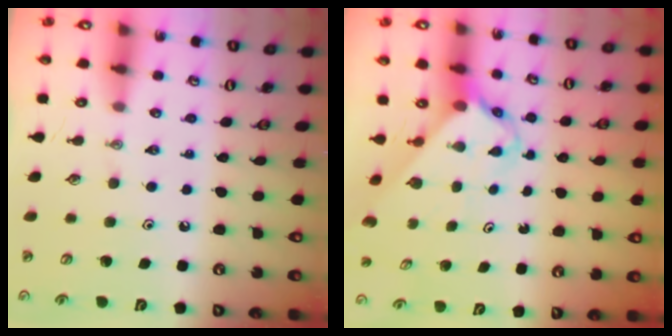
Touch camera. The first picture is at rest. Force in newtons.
{"total": 2.7, "press": 2.7, "slide": 0.2}